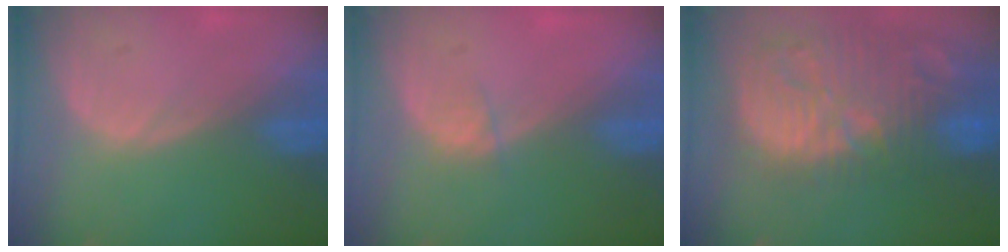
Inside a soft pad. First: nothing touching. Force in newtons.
{"total": 1.1, "press": 1.0, "slide": 0.4}
{"total": 14.8, "press": 12.8, "slide": 7.3}